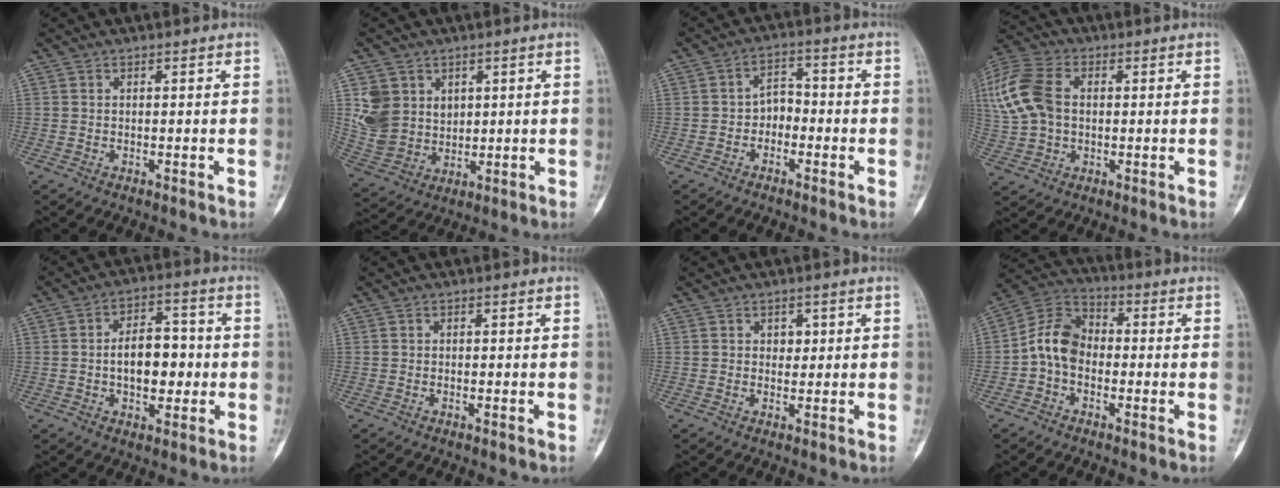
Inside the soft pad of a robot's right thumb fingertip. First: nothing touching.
{"total": 10.1, "force": [3.2, 8.5, 4.4], "torque": [-0.061, -0.013, 0.082]}
{"total": 4.5, "force": [-1.5, 3.4, 2.5], "torque": [-0.020, 0.026, -0.037]}
{"total": 18.3, "force": [2.9, 13.2, 12.4], "torque": [-0.306, 0.027, 0.058]}
{"total": 10.5, "force": [-0.7, 6.3, 8.3], "torque": [-0.099, 0.020, -0.014]}
{"total": 0.7, "force": [-0.3, 0.1, 0.6], "torque": [-0.010, -0.001, -0.005]}
{"total": 1.7, "force": [0.5, 1.4, 0.8], "torque": [0.004, 0.000, 0.006]}
{"total": 9.1, "force": [-1.6, 6.7, 6.0], "torque": [-0.099, 0.033, -0.047]}